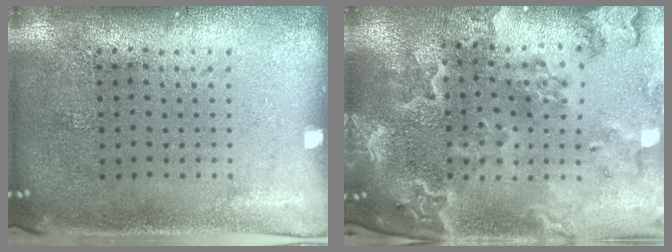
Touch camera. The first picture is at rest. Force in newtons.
{"total": 2.7, "press": 2.5, "slide": 0.9}